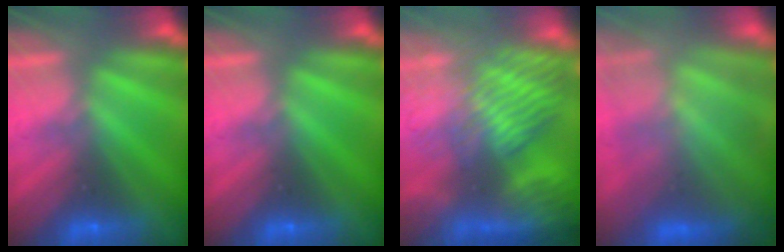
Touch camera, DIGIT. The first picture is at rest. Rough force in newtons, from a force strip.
{"total": 0.0}
{"total": 6.4}
{"total": 11.6}